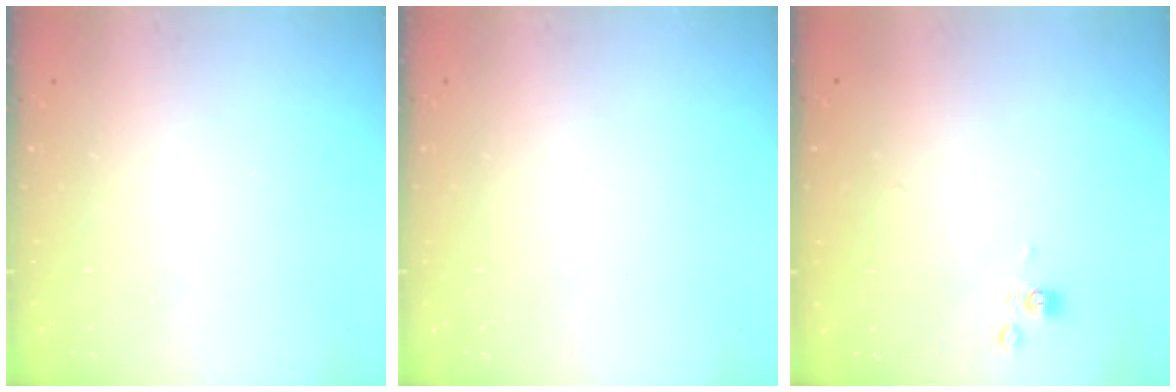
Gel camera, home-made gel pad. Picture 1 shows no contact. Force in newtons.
{"total": 0.0}
{"total": 5.8, "press": 5.8, "slide": 0.2}